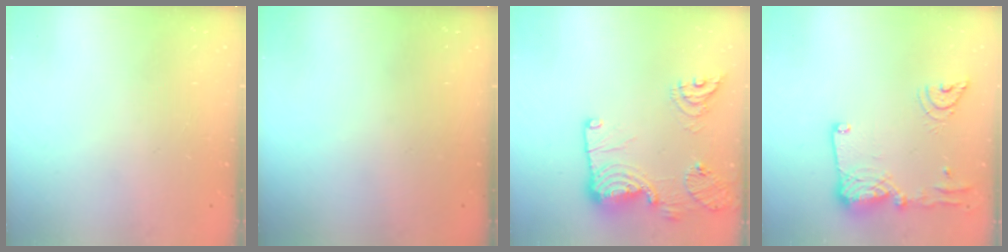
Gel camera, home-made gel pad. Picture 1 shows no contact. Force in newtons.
{"total": 0.0}
{"total": 19.1, "press": 18.3, "slide": 5.5}
{"total": 17.2, "press": 17.1, "slide": 2.2}